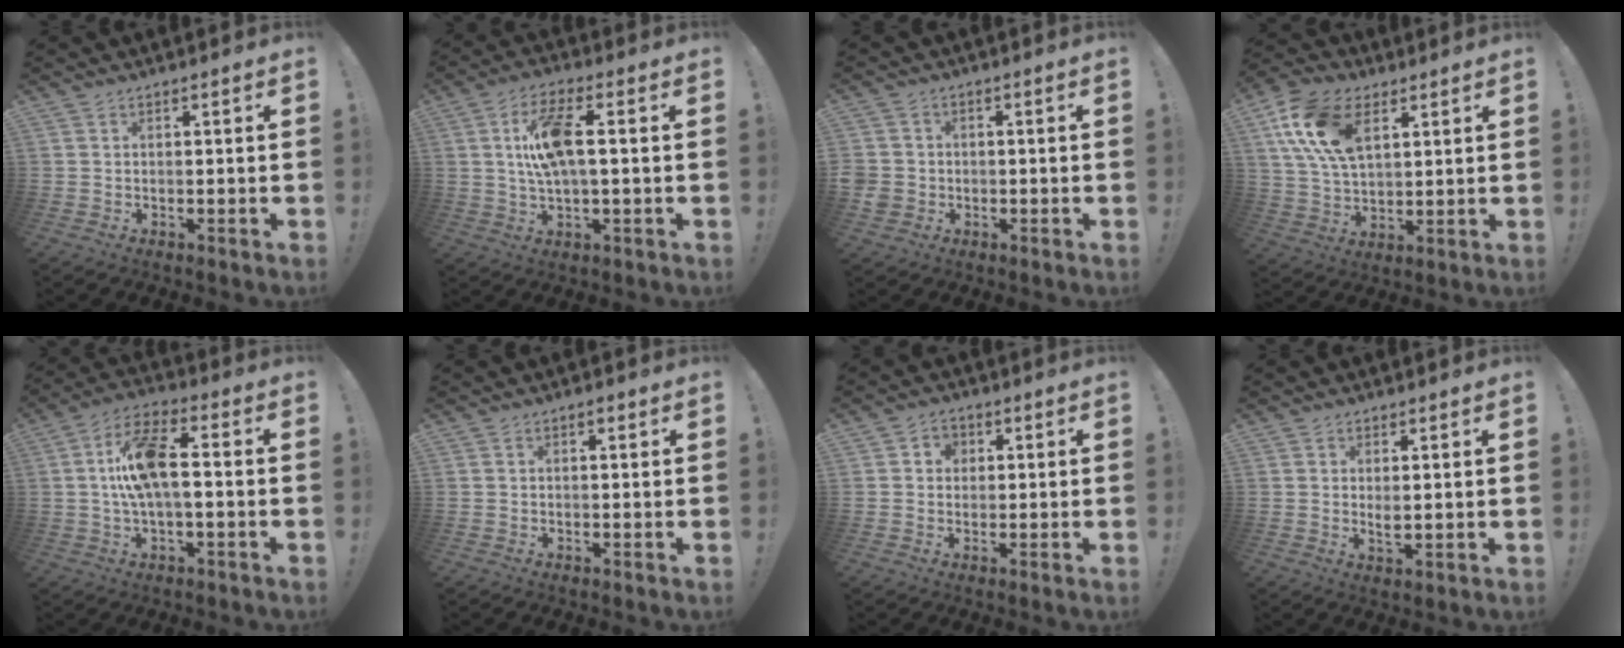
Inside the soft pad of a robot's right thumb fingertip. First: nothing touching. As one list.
[{"total": 12.2, "force": [1.6, 4.6, 11.2], "torque": [-0.205, 0.001, 0.025]}, {"total": 4.6, "force": [-0.9, 4.2, 1.6], "torque": [-0.037, 0.007, -0.017]}, {"total": 17.9, "force": [7.6, 11.0, 11.9], "torque": [-0.231, -0.016, 0.141]}, {"total": 13.7, "force": [0.4, 5.8, 12.4], "torque": [-0.216, 0.010, 0.008]}, {"total": 1.0, "force": [0.5, 0.5, 0.7], "torque": [-0.013, 0.003, 0.008]}, {"total": 3.6, "force": [0.6, 3.3, 1.2], "torque": [-0.017, 0.002, 0.010]}, {"total": 2.8, "force": [1.2, 1.2, 2.3], "torque": [-0.023, -0.015, 0.018]}]